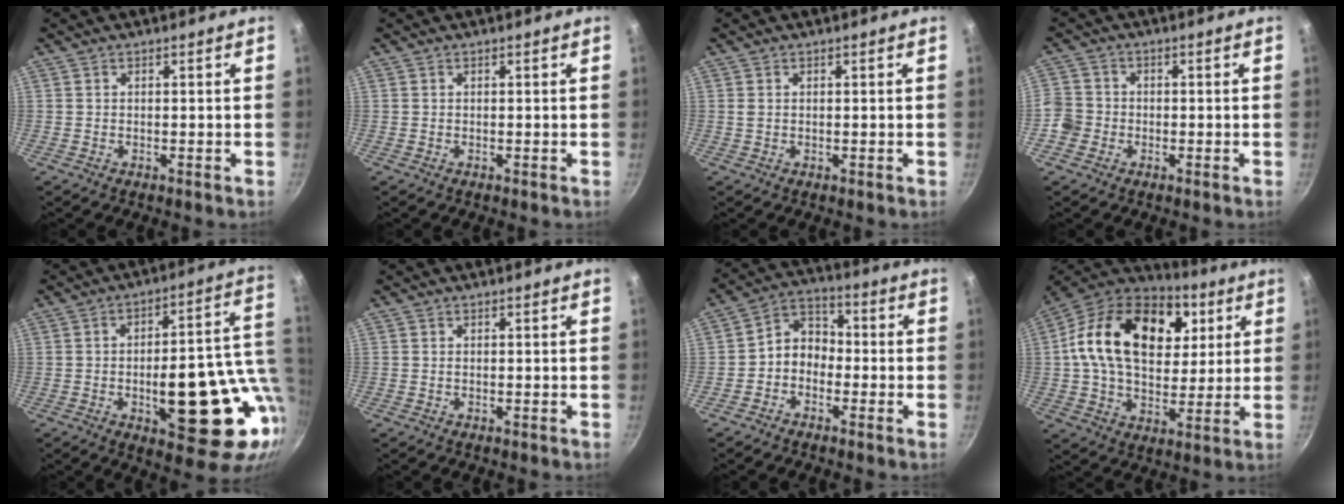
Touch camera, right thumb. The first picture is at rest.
{"total": 0.0}
{"total": 0.6, "force": [0.2, 0.3, 0.4], "torque": [-0.009, 0.001, 0.003]}
{"total": 5.3, "force": [-1.9, 4.7, 1.5], "torque": [-0.011, 0.025, -0.047]}
{"total": 22.9, "force": [-3.2, 9.5, 20.6], "torque": [-0.227, 0.011, -0.034]}
{"total": 0.0}
{"total": 6.8, "force": [-1.9, 5.4, 3.7], "torque": [-0.033, 0.038, -0.054]}
{"total": 25.8, "force": [7.2, 16.9, 18.1], "torque": [-0.286, 0.006, 0.107]}